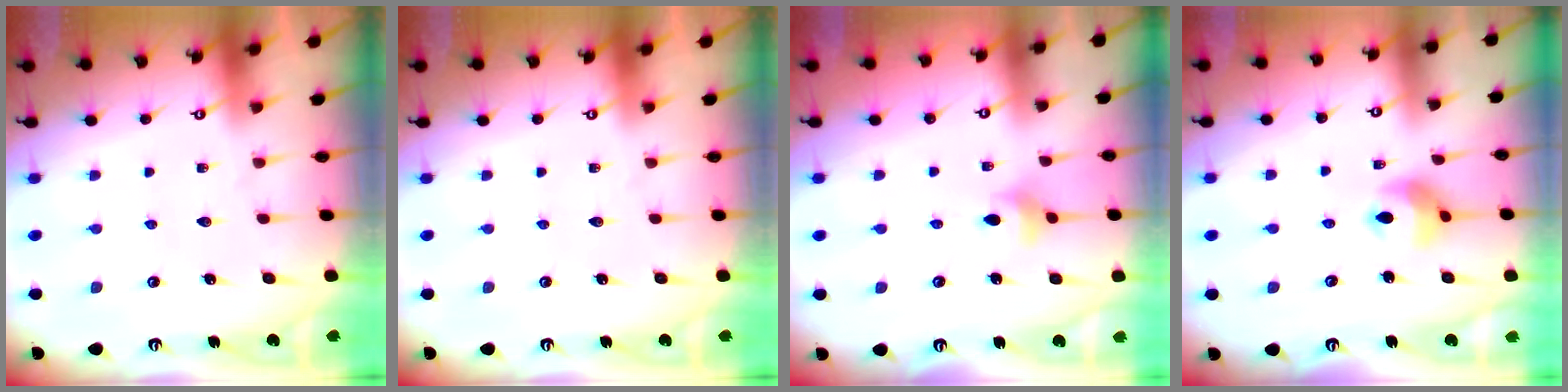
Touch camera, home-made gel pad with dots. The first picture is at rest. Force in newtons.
{"total": 0.0}
{"total": 6.2, "press": 6.1, "slide": 1.0}
{"total": 8.0, "press": 7.9, "slide": 0.8}